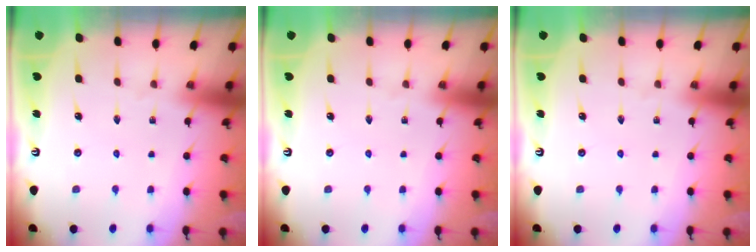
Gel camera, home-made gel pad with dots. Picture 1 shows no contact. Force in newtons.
{"total": 0.0}
{"total": 0.0}